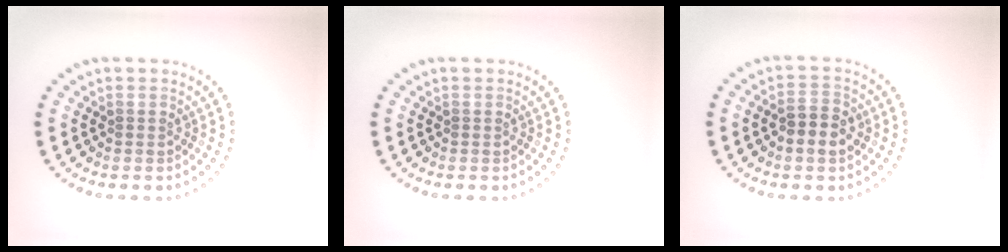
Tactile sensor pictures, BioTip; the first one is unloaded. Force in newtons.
{"total": 0.0}
{"total": 2.9, "press": 2.9, "slide": 0.4}